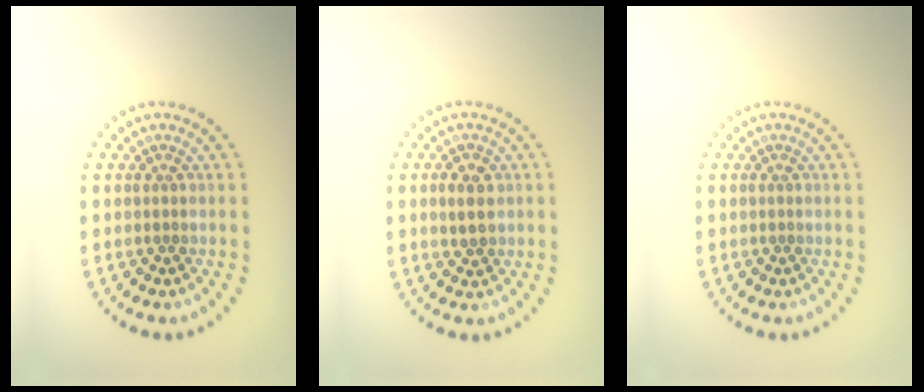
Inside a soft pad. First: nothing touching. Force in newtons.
{"total": 2.3, "press": 2.3, "slide": 0.3}
{"total": 0.0}